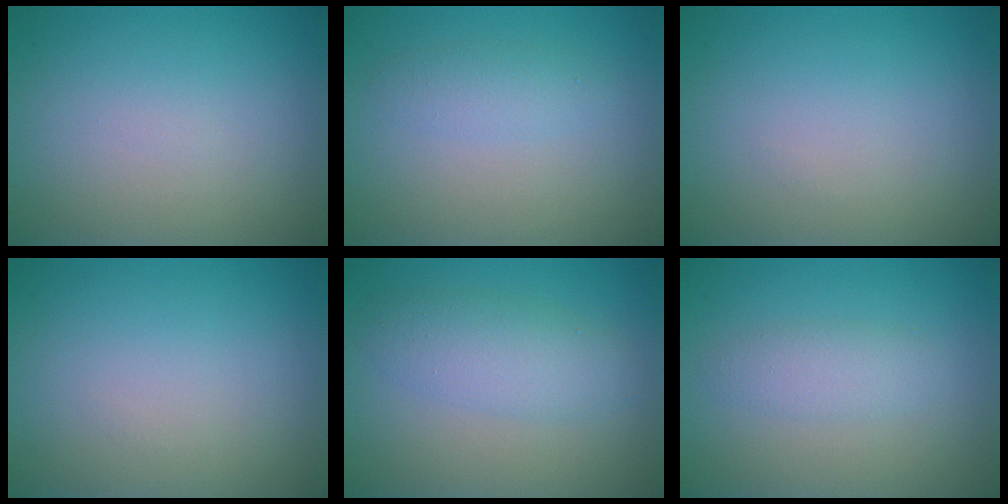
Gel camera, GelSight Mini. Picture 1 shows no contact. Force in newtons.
{"total": 1.6, "press": 1.6, "slide": 0.0}
{"total": 0.0}
{"total": 0.0}
{"total": 3.6, "press": 3.6, "slide": 0.1}
{"total": 1.9, "press": 1.9, "slide": 0.1}